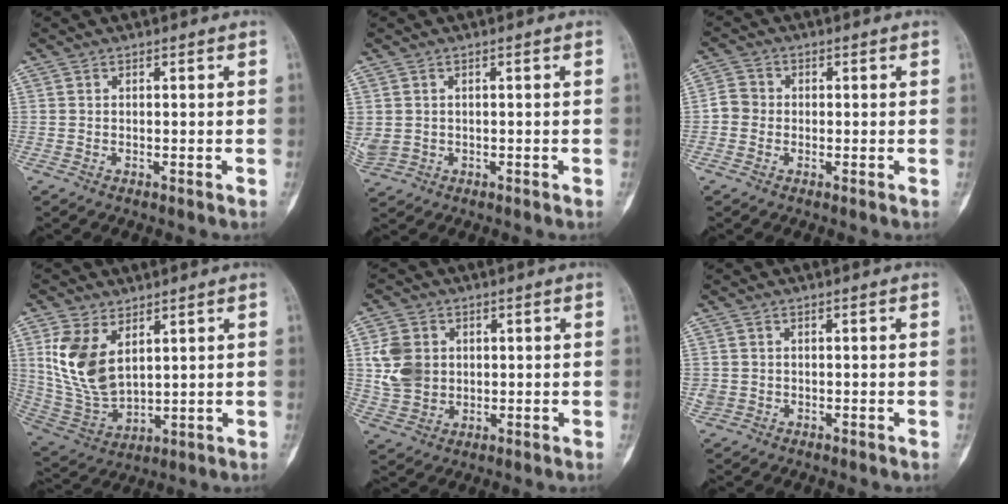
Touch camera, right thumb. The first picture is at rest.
{"total": 5.0, "force": [0.1, 4.3, 2.6], "torque": [-0.073, 0.004, 0.018]}
{"total": 3.3, "force": [-0.5, 3.1, 1.1], "torque": [-0.004, 0.009, -0.019]}
{"total": 12.8, "force": [4.6, 7.4, 9.4], "torque": [-0.182, -0.020, 0.113]}
{"total": 8.9, "force": [1.4, 7.4, 4.8], "torque": [-0.076, -0.003, 0.033]}
{"total": 2.2, "force": [-0.2, 2.1, 0.6], "torque": [-0.007, 0.006, 0.002]}